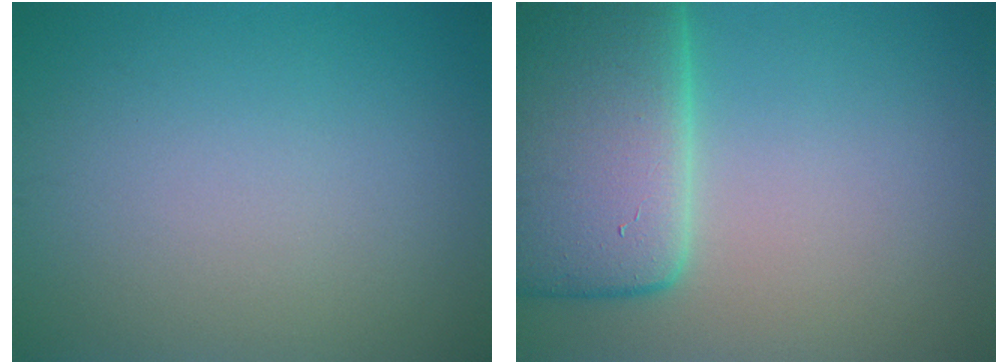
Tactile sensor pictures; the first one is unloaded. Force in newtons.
{"total": 11.5, "press": 11.5, "slide": 0.8}